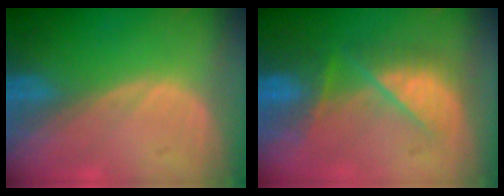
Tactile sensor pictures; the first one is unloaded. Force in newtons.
{"total": 7.5, "press": 7.2, "slide": 1.8}